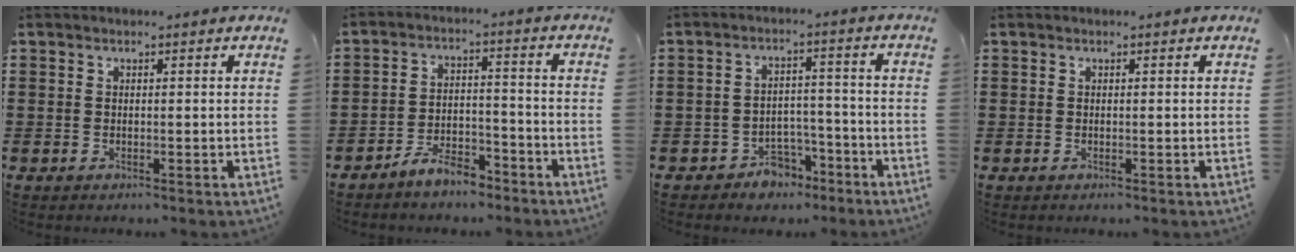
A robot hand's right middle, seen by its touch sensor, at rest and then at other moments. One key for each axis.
{"total": 5.9, "fx": -5.4, "fy": 1.6, "fz": 1.7, "tx": -0.032, "ty": 0.012, "tz": -0.105}
{"total": 4.4, "fx": -3.9, "fy": 2.0, "fz": 0.6, "tx": -0.017, "ty": 0.012, "tz": -0.079}
{"total": 0.0}